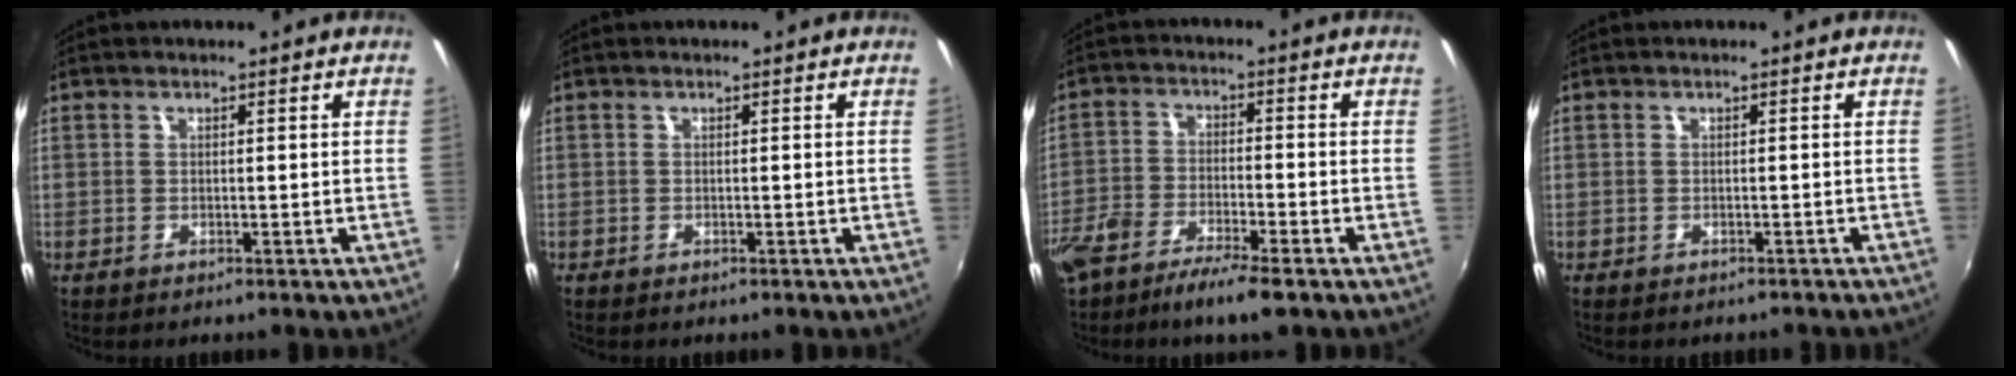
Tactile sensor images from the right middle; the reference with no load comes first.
{"total": 0.0}
{"total": 9.1, "force": [-6.3, 2.1, 6.2], "torque": [-0.148, -0.015, -0.124]}
{"total": 1.9, "force": [-1.7, 0.5, 0.7], "torque": [-0.014, -0.011, -0.018]}